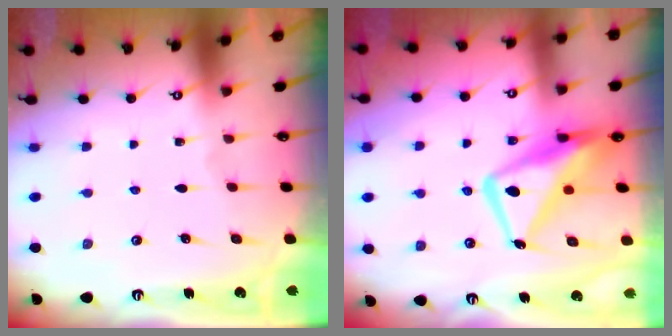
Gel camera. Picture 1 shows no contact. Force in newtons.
{"total": 15.5, "press": 15.4, "slide": 1.7}